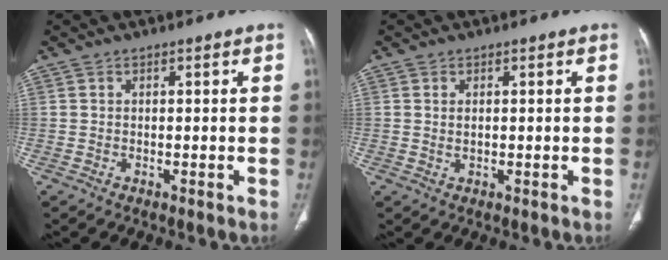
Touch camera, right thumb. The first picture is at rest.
{"total": 0.9, "force": [0.0, 0.6, 0.7], "torque": [-0.017, 0.003, 0.002]}